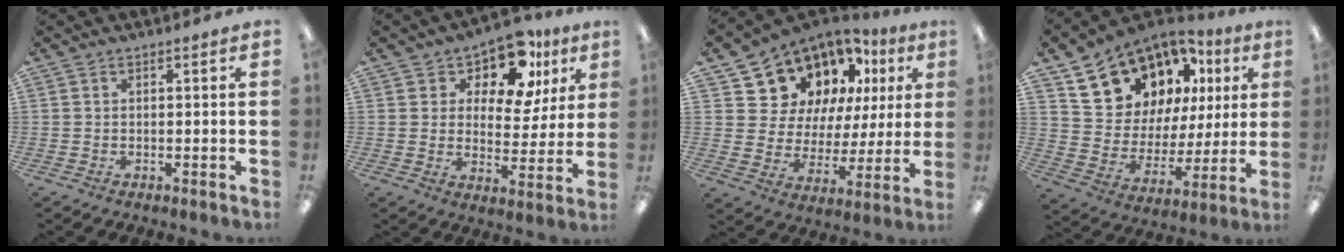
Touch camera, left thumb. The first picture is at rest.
{"total": 11.6, "force": [8.3, 5.8, 5.7], "torque": [-0.102, -0.048, 0.149]}
{"total": 13.3, "force": [9.5, 8.7, 3.2], "torque": [-0.078, -0.070, 0.183]}
{"total": 16.7, "force": [11.6, 10.6, 5.6], "torque": [-0.118, -0.073, 0.221]}